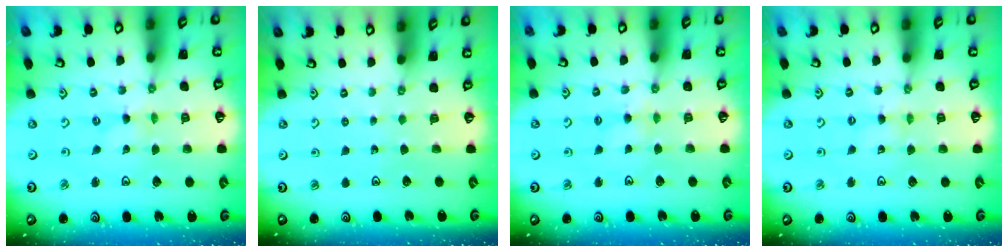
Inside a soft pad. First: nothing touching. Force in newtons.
{"total": 0.0}
{"total": 4.1, "press": 4.1, "slide": 0.5}
{"total": 1.4, "press": 1.3, "slide": 0.2}